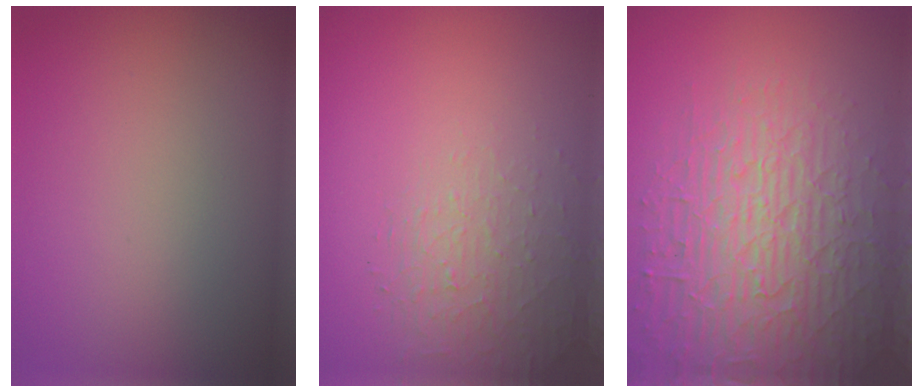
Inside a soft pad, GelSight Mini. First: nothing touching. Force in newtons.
{"total": 1.5, "press": 0.8, "slide": 1.3}
{"total": 6.8, "press": 6.6, "slide": 1.7}